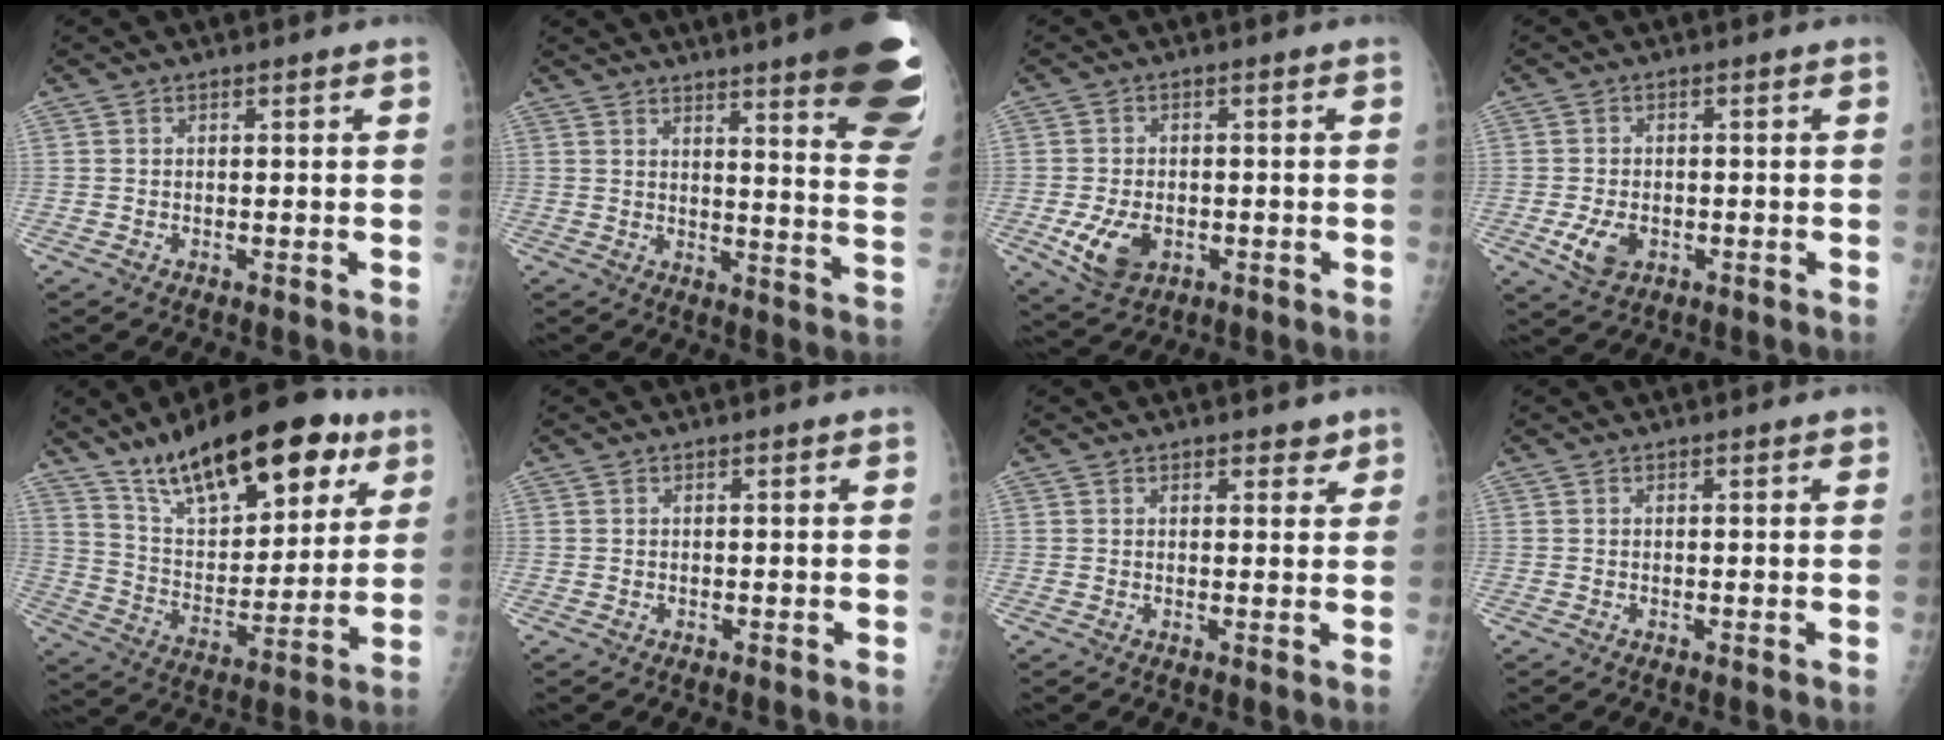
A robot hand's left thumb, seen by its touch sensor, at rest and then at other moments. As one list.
[{"total": 23.9, "force": [16.3, 3.2, 17.2], "torque": [-0.173, -0.089, 0.196]}, {"total": 7.2, "force": [-2.1, 4.8, 5.0], "torque": [-0.087, 0.000, -0.027]}, {"total": 4.8, "force": [-1.6, 3.2, 3.2], "torque": [-0.061, -0.002, -0.023]}, {"total": 24.5, "force": [15.0, 10.1, 16.5], "torque": [-0.217, -0.043, 0.249]}, {"total": 0.0}, {"total": 2.5, "force": [1.9, 1.3, 1.1], "torque": [0.006, -0.009, 0.022]}, {"total": 0.5, "force": [0.3, 0.2, 0.4], "torque": [-0.006, 0.000, 0.001]}]